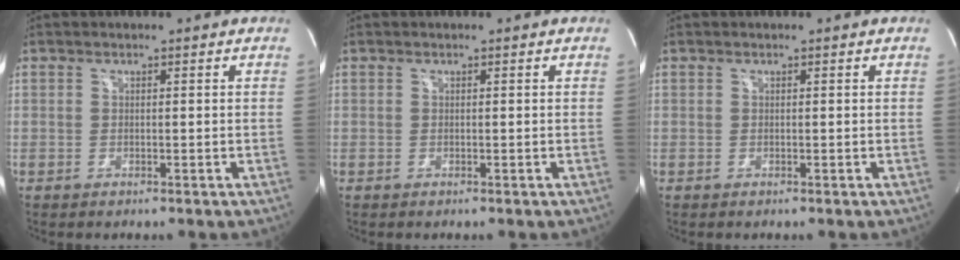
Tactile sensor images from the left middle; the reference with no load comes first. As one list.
[{"total": 0.0}, {"total": 0.0}]